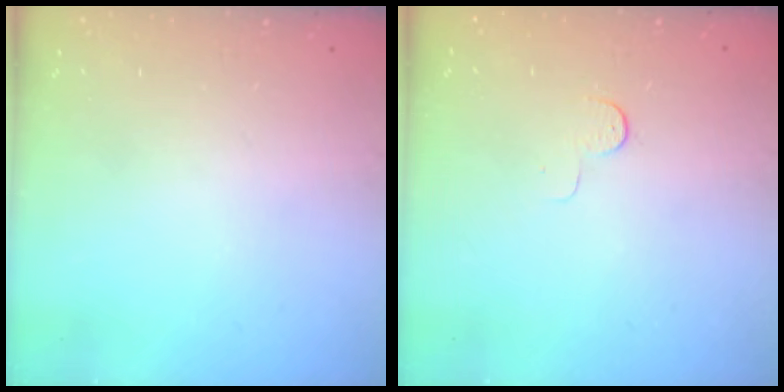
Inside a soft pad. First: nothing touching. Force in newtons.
{"total": 3.0, "press": 3.0, "slide": 0.3}